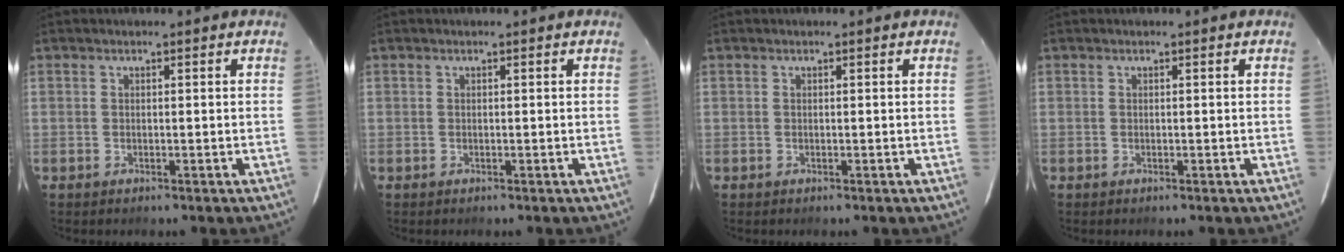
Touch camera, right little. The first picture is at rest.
{"total": 0.0}
{"total": 0.0}
{"total": 0.0}